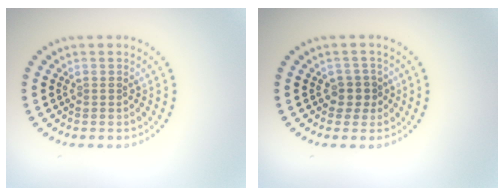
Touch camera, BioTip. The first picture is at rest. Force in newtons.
{"total": 1.8, "press": 1.5, "slide": 1.0}